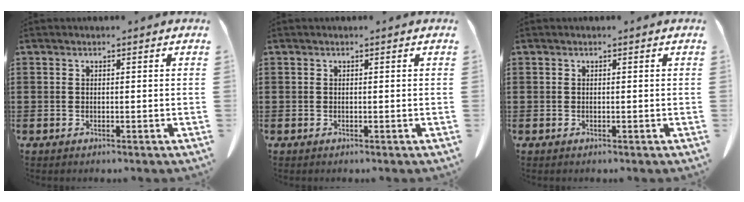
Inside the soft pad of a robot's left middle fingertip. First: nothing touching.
{"total": 0.0}
{"total": 0.0}